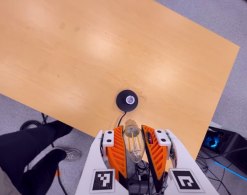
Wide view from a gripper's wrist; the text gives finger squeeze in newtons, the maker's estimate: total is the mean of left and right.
{"total": 17.7, "left": 18.4, "right": 17.1}